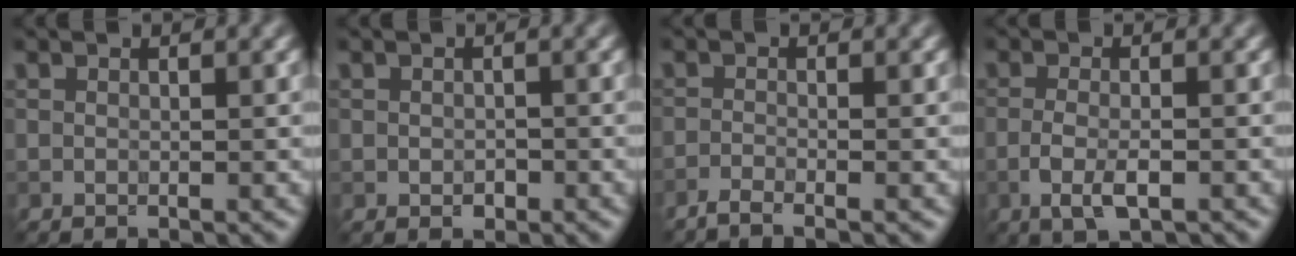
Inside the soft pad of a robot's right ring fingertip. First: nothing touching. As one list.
[{"total": 0.9, "force": [-0.2, 0.7, 0.4], "torque": [-0.007, 0.000, -0.005]}, {"total": 1.9, "force": [-1.5, 0.3, 1.1], "torque": [-0.024, -0.004, -0.040]}, {"total": 3.2, "force": [-1.4, 1.0, 2.6], "torque": [-0.062, -0.001, -0.031]}]